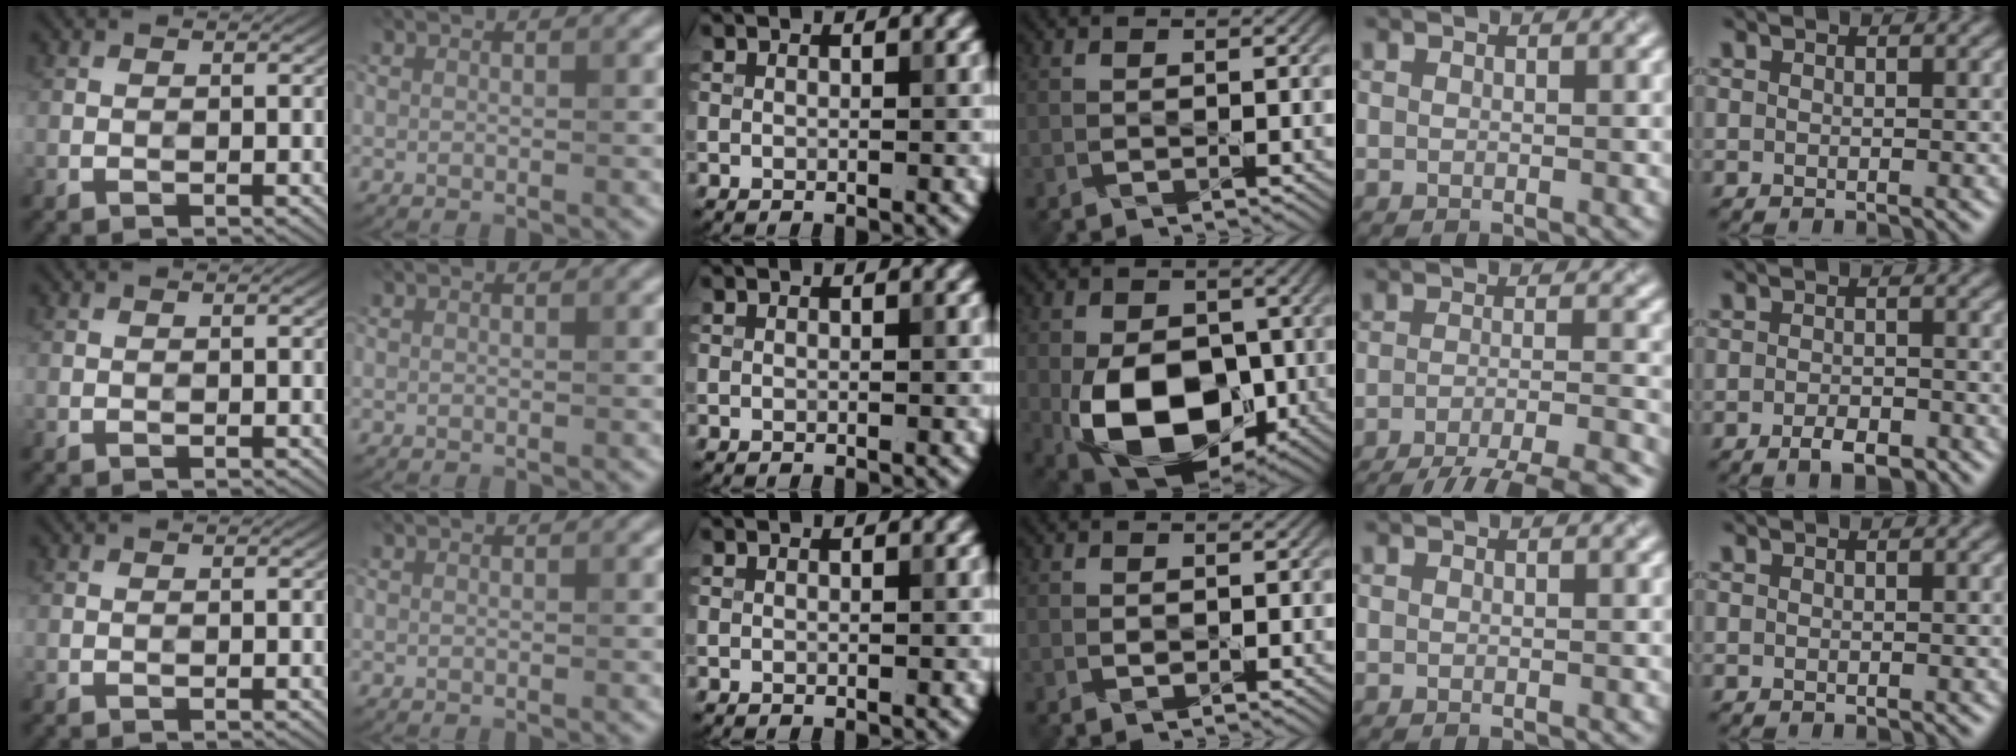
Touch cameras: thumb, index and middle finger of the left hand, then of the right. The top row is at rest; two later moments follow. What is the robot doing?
{"motion": "pour", "object": "bowl"}